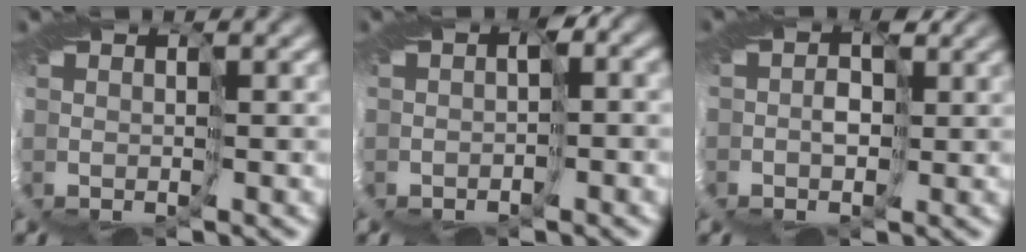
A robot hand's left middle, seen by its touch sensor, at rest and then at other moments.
{"total": 4.3, "force": [-0.4, 3.1, 2.9], "torque": [-0.038, -0.005, 0.006]}
{"total": 1.8, "force": [-0.2, 1.6, 0.8], "torque": [-0.011, 0.001, -0.001]}